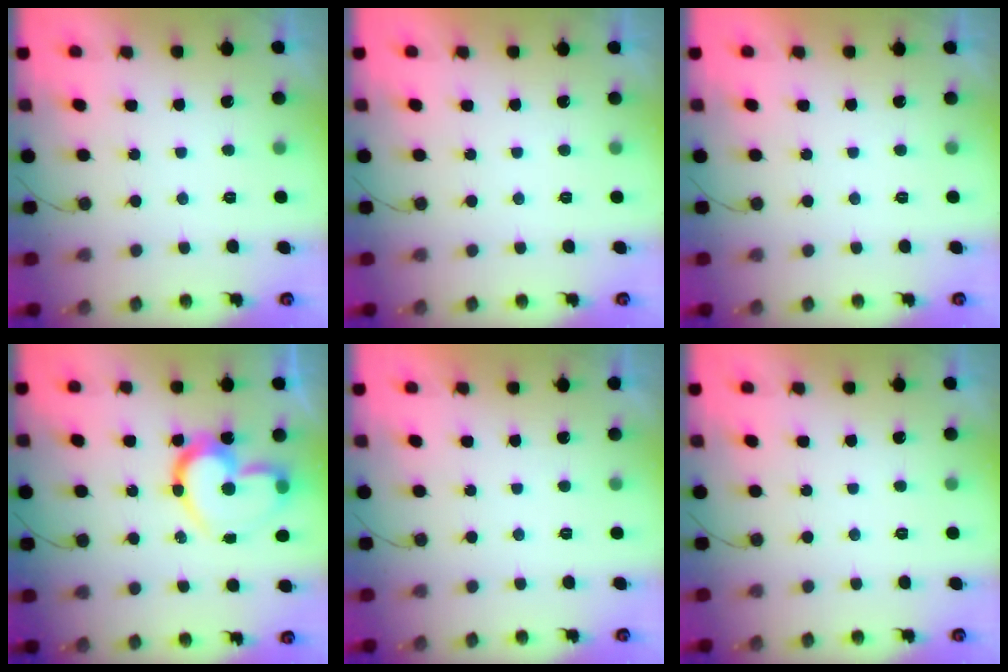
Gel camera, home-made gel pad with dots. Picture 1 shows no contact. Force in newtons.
{"total": 1.8, "press": 1.8, "slide": 0.1}
{"total": 1.8, "press": 1.8, "slide": 0.1}
{"total": 18.1, "press": 18.1, "slide": 1.3}
{"total": 1.9, "press": 1.9, "slide": 0.0}
{"total": 0.0}